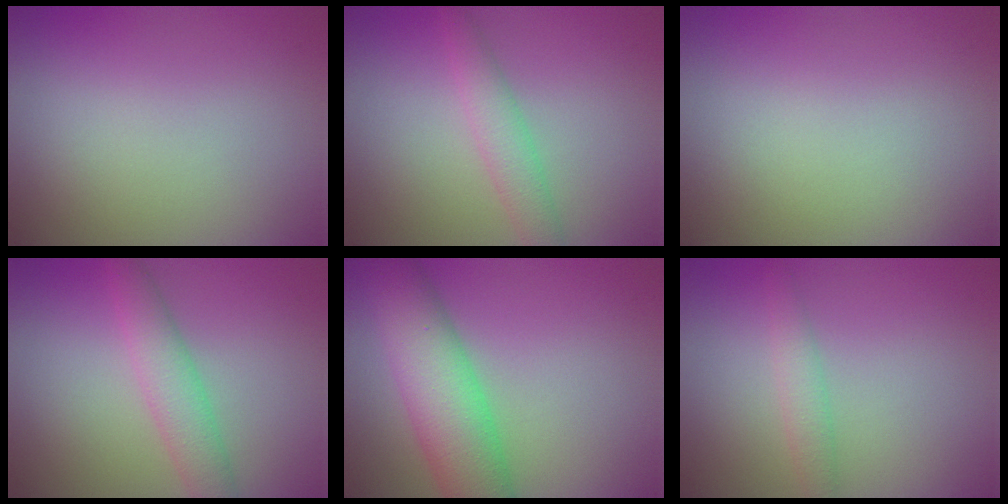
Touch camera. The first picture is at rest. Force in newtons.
{"total": 2.6, "press": 2.6, "slide": 0.1}
{"total": 0.0}
{"total": 3.5, "press": 3.5, "slide": 0.0}
{"total": 8.7, "press": 8.7, "slide": 0.4}
{"total": 1.8, "press": 1.8, "slide": 0.1}